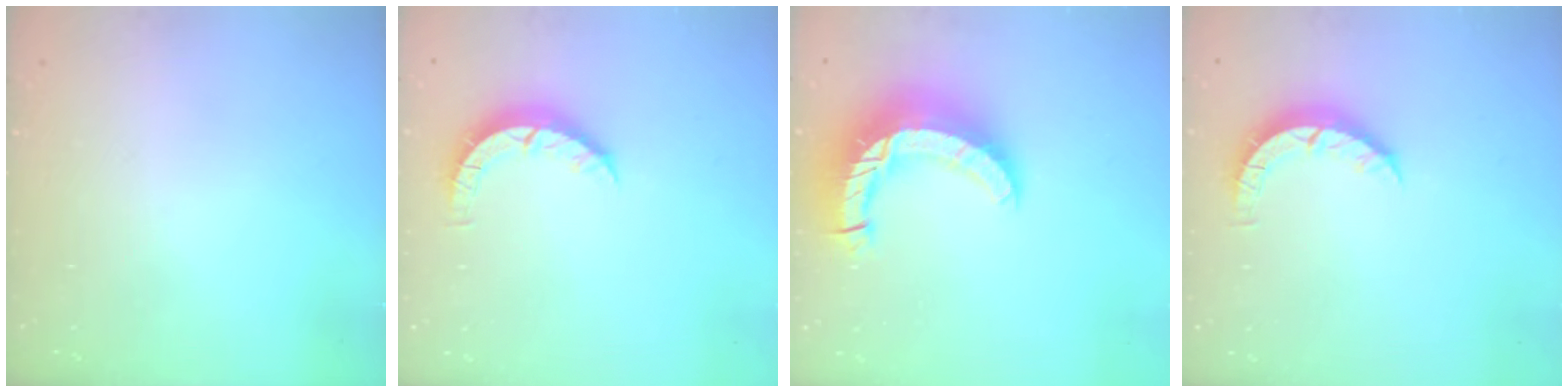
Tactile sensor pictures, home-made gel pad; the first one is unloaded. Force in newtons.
{"total": 4.1, "press": 4.1, "slide": 0.4}
{"total": 13.7, "press": 13.7, "slide": 1.3}
{"total": 4.1, "press": 4.1, "slide": 0.4}